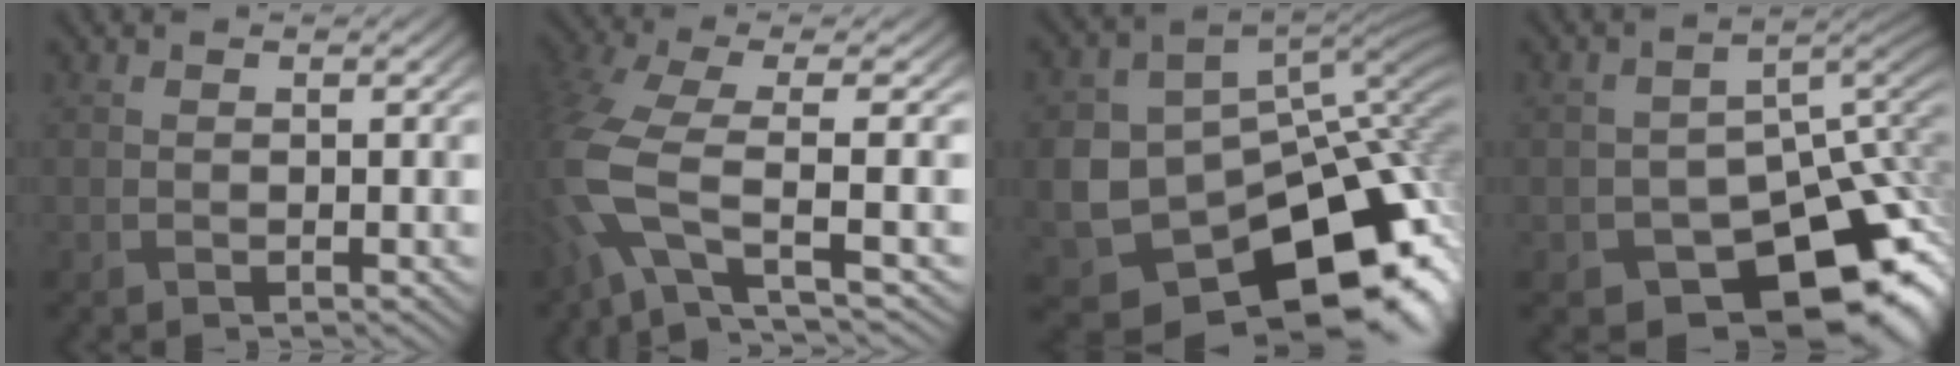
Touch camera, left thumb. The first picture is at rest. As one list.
[{"total": 8.6, "force": [-2.0, 3.1, 7.8], "torque": [-0.188, -0.006, -0.059]}, {"total": 17.6, "force": [-7.1, 12.5, 10.1], "torque": [-0.182, -0.042, -0.090]}, {"total": 16.3, "force": [-8.5, 10.9, 8.6], "torque": [-0.125, -0.018, -0.121]}]